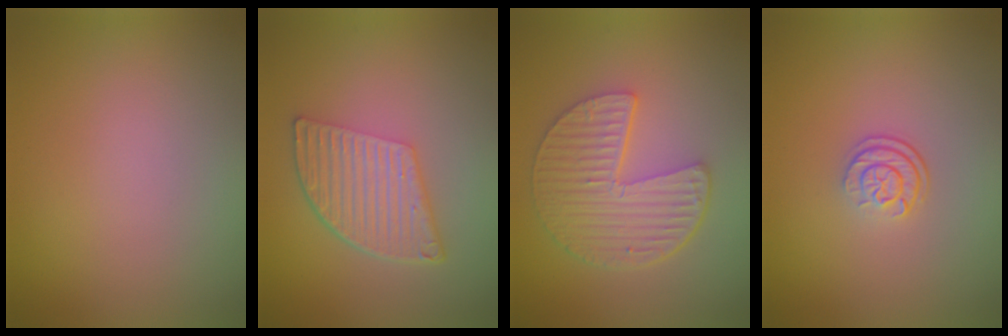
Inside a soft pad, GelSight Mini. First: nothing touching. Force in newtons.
{"total": 5.6, "press": 3.9, "slide": 4.0}
{"total": 6.0, "press": 4.3, "slide": 4.2}
{"total": 2.3, "press": 1.7, "slide": 1.7}